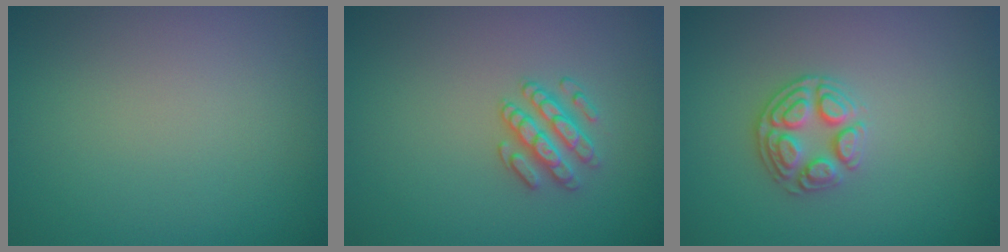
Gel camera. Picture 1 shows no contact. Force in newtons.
{"total": 2.5, "press": 2.4, "slide": 0.6}
{"total": 2.9, "press": 2.8, "slide": 0.7}